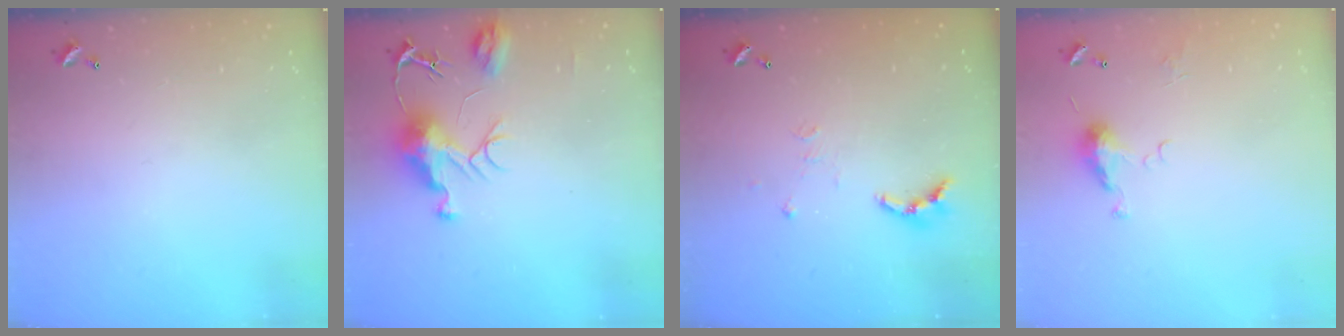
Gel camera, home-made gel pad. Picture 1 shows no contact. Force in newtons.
{"total": 9.2, "press": 9.2, "slide": 1.0}
{"total": 7.7, "press": 7.6, "slide": 0.6}
{"total": 5.0, "press": 5.0, "slide": 0.7}